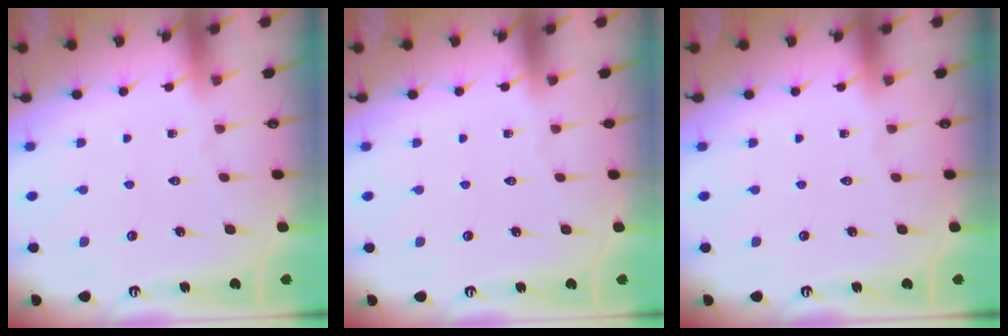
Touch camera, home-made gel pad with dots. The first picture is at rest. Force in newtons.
{"total": 0.0}
{"total": 0.0}